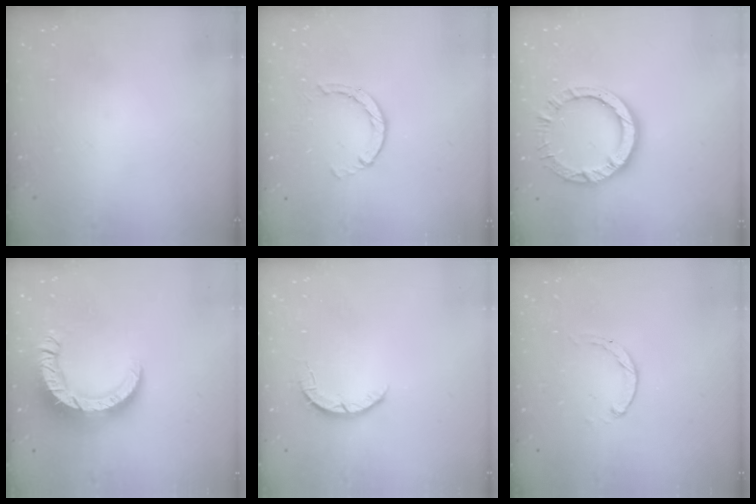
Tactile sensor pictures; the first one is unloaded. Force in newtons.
{"total": 2.9, "press": 2.8, "slide": 0.4}
{"total": 9.6, "press": 9.6, "slide": 0.5}
{"total": 12.7, "press": 12.7, "slide": 1.2}
{"total": 2.7, "press": 2.7, "slide": 0.4}
{"total": 0.7, "press": 0.6, "slide": 0.2}